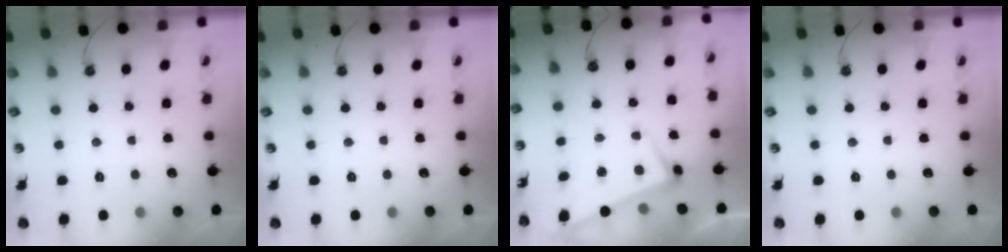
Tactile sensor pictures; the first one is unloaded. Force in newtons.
{"total": 0.0}
{"total": 2.7, "press": 2.6, "slide": 0.7}
{"total": 0.0}